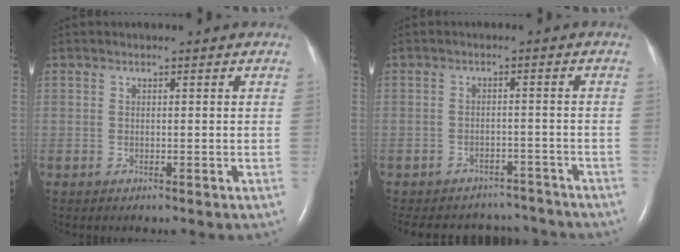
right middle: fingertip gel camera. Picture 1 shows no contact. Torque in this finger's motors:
{"motor_torque": [1.03, -1.11, 0.10, 0.04]}